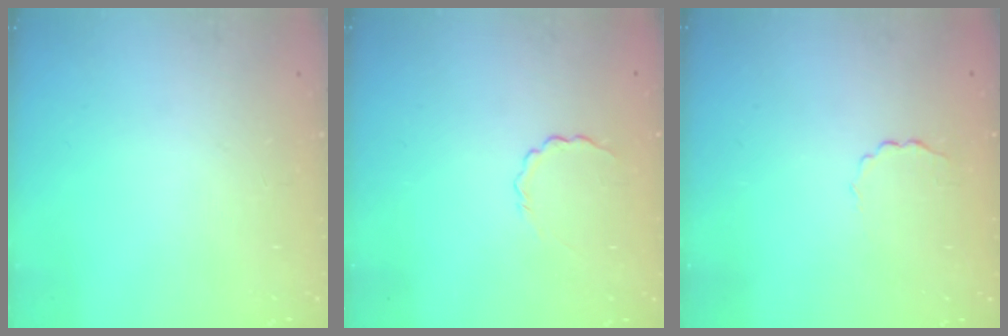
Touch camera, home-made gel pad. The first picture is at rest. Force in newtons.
{"total": 2.9, "press": 2.8, "slide": 0.8}
{"total": 2.2, "press": 2.1, "slide": 0.6}